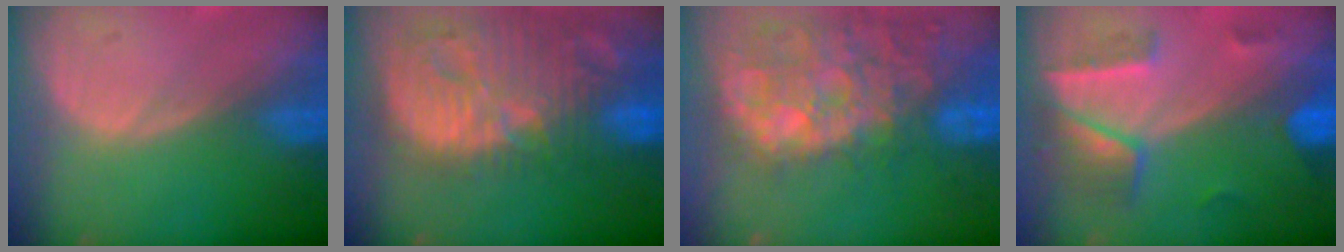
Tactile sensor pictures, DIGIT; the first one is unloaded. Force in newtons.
{"total": 14.7, "press": 12.7, "slide": 7.3}
{"total": 13.4, "press": 11.6, "slide": 6.7}
{"total": 7.2, "press": 6.4, "slide": 3.4}